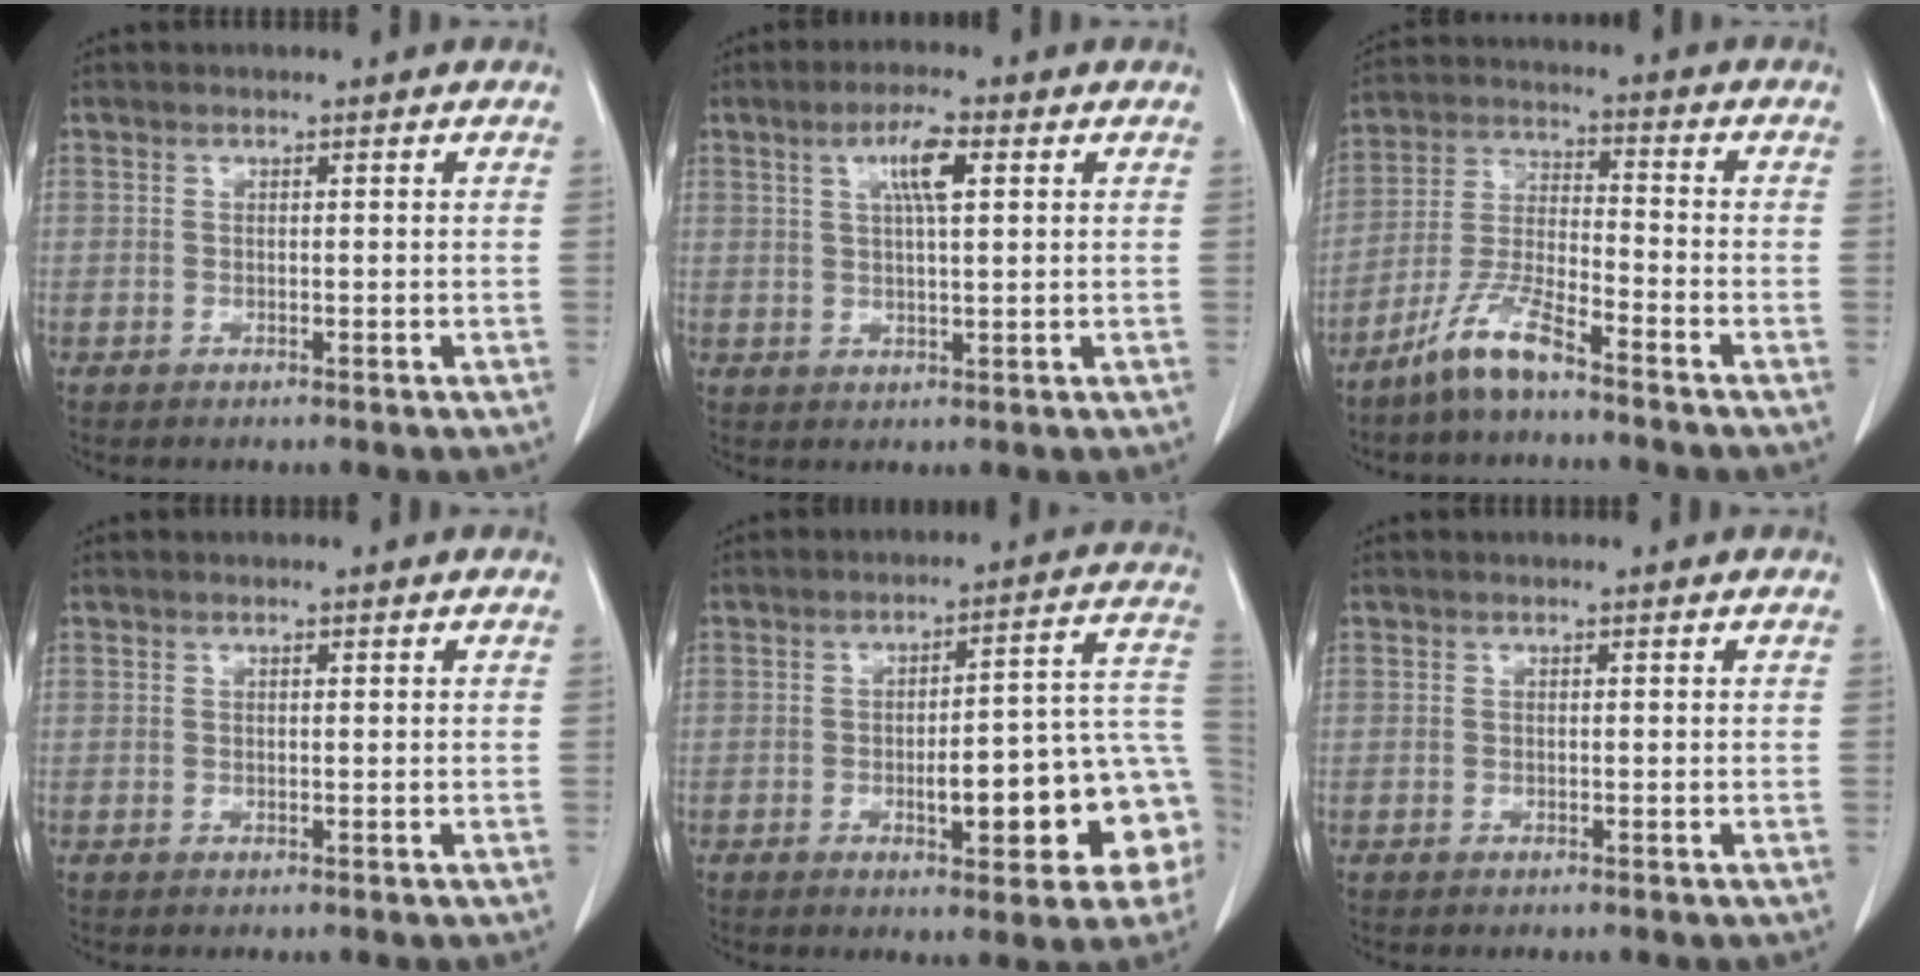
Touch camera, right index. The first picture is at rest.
{"total": 5.4, "force": [2.0, 0.7, 4.9], "torque": [-0.091, 0.003, 0.036]}
{"total": 8.2, "force": [-6.2, 0.9, 5.3], "torque": [-0.119, -0.013, -0.129]}
{"total": 0.0}
{"total": 15.1, "force": [-4.1, 3.4, 14.1], "torque": [-0.128, 0.042, -0.042]}
{"total": 0.0}